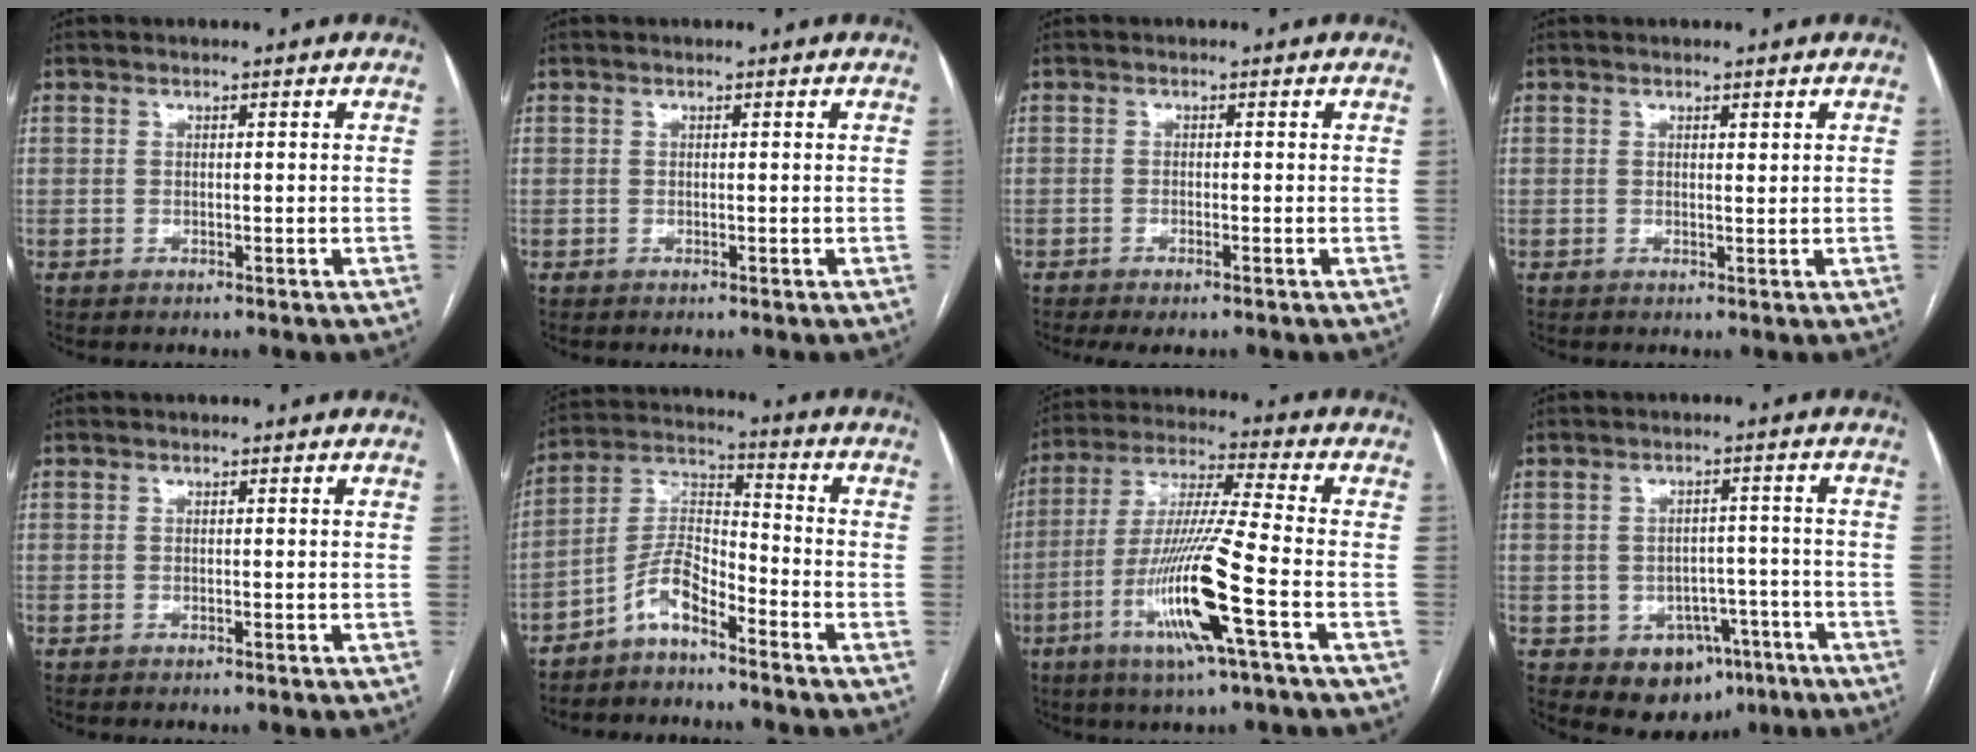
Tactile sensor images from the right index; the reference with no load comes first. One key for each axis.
{"total": 0.0}
{"total": 2.2, "fx": -1.5, "fy": 0.5, "fz": 1.6, "tx": -0.030, "ty": -0.004, "tz": -0.021}
{"total": 0.7, "fx": 0.5, "fy": 0.2, "fz": 0.5, "tx": -0.009, "ty": -0.003, "tz": 0.007}
{"total": 0.0}
{"total": 7.0, "fx": -5.0, "fy": 1.9, "fz": 4.6, "tx": -0.104, "ty": 0.017, "tz": -0.100}
{"total": 15.0, "fx": -5.5, "fy": -0.8, "fz": 13.9, "tx": -0.281, "ty": -0.017, "tz": -0.108}
{"total": 8.0, "fx": -3.9, "fy": 6.3, "fz": 3.1, "tx": -0.033, "ty": 0.021, "tz": -0.040}